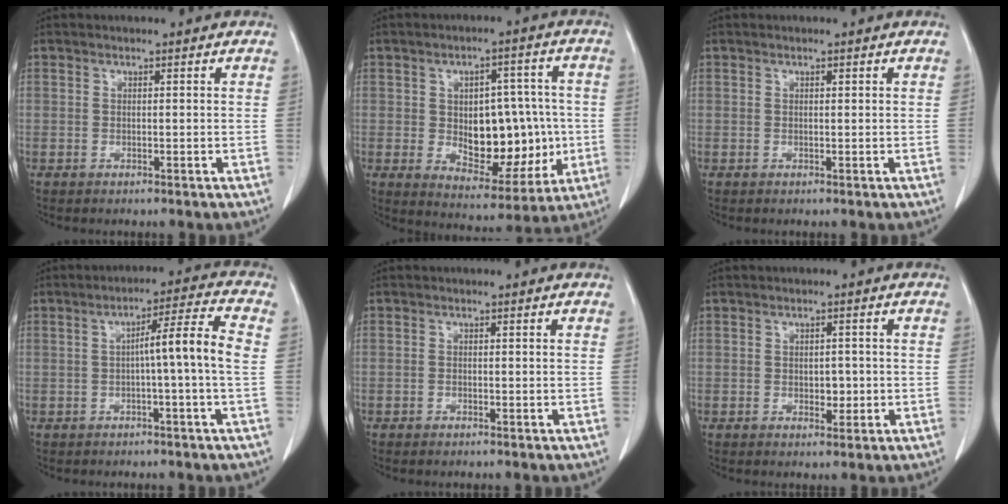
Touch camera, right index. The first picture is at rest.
{"total": 14.1, "force": [-0.7, 7.9, 11.7], "torque": [-0.170, 0.017, 0.012]}
{"total": 0.0}
{"total": 7.1, "force": [-0.4, -1.1, 7.0], "torque": [-0.105, 0.017, -0.006]}
{"total": 0.6, "force": [-0.5, 0.2, 0.3], "torque": [-0.010, -0.001, -0.008]}
{"total": 2.5, "force": [-0.4, 1.6, 1.9], "torque": [-0.023, 0.002, 0.001]}